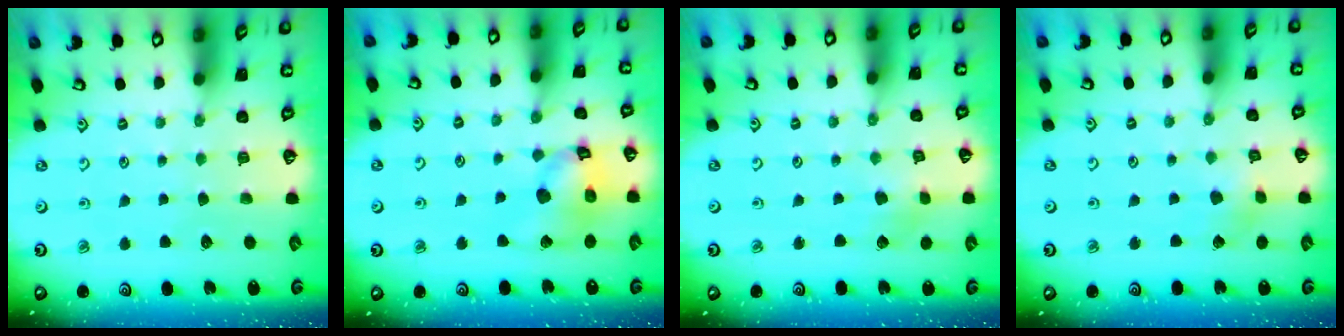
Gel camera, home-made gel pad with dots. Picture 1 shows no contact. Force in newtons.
{"total": 14.4, "press": 14.3, "slide": 2.2}
{"total": 2.4, "press": 2.4, "slide": 0.2}
{"total": 2.8, "press": 2.8, "slide": 0.3}